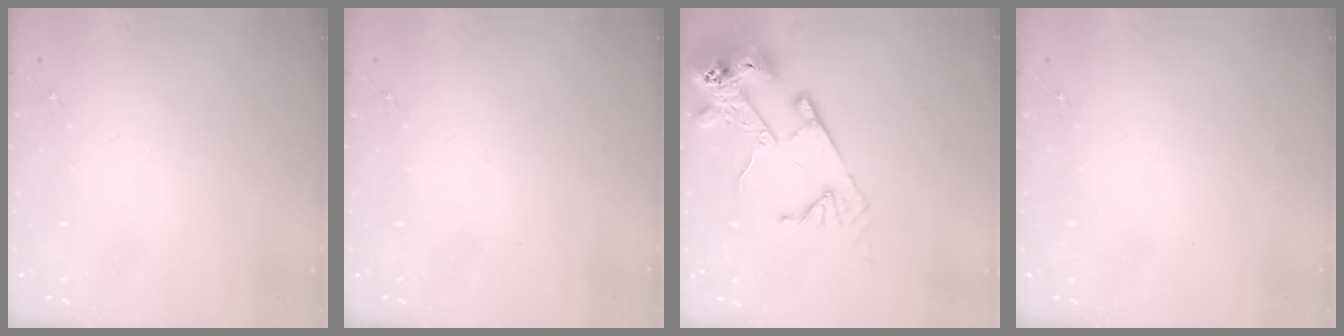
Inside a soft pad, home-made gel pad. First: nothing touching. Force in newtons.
{"total": 0.0}
{"total": 16.6, "press": 16.5, "slide": 2.0}
{"total": 0.0}